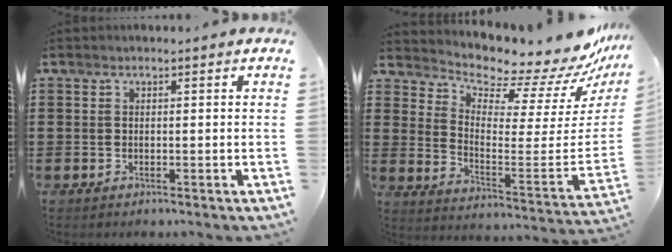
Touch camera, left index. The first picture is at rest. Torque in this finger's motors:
{"motor_torque": [0.55, 0.06, 0.52, 0.07]}